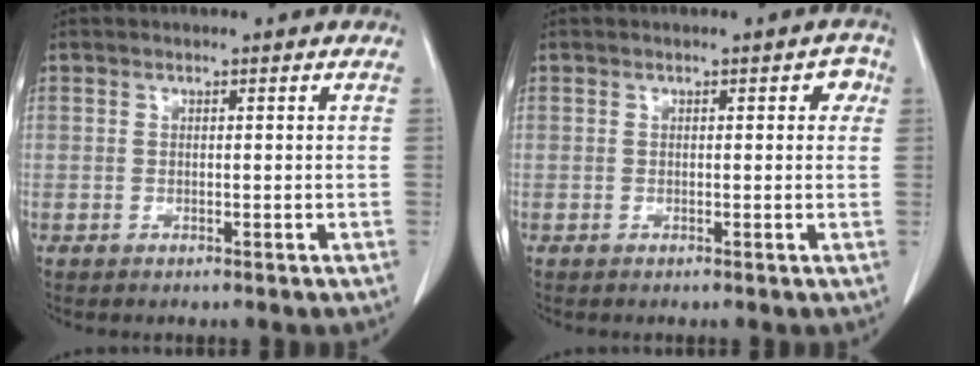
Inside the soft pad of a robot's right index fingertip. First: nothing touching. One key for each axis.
{"total": 2.0, "fx": 0.5, "fy": 1.2, "fz": 1.5, "tx": -0.007, "ty": 0.014, "tz": 0.001}